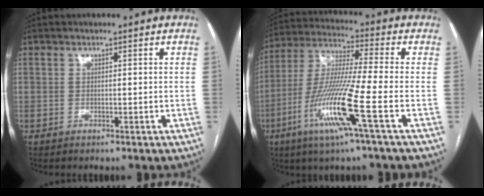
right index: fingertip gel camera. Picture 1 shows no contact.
{"total": 14.6, "force": [-5.6, -1.0, 13.5], "torque": [-0.277, -0.019, -0.113]}